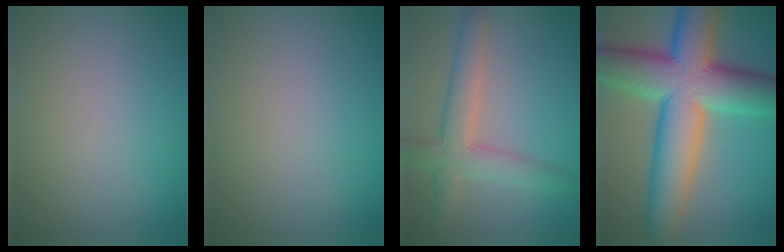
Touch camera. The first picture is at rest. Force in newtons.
{"total": 0.0}
{"total": 4.1, "press": 4.1, "slide": 0.2}
{"total": 13.4, "press": 13.4, "slide": 0.5}